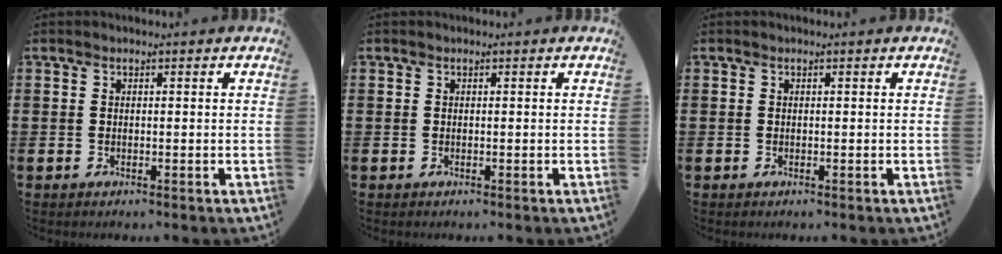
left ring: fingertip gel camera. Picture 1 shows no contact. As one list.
[{"total": 0.0}, {"total": 0.0}]